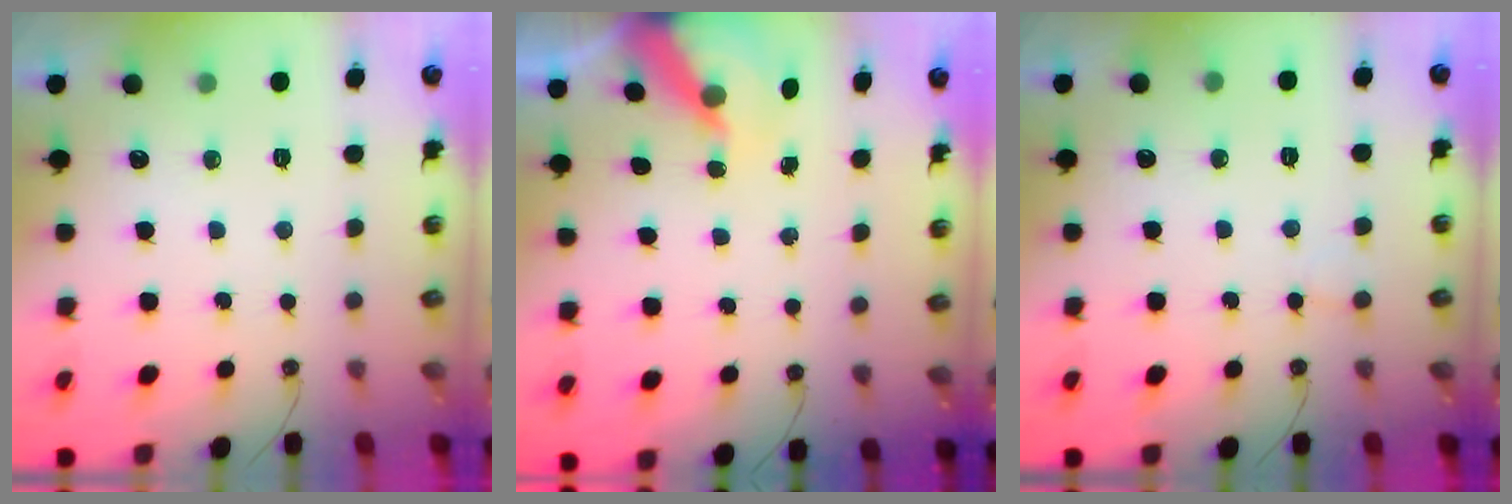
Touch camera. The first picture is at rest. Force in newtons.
{"total": 6.5, "press": 6.5, "slide": 0.5}
{"total": 5.2, "press": 5.2, "slide": 0.4}